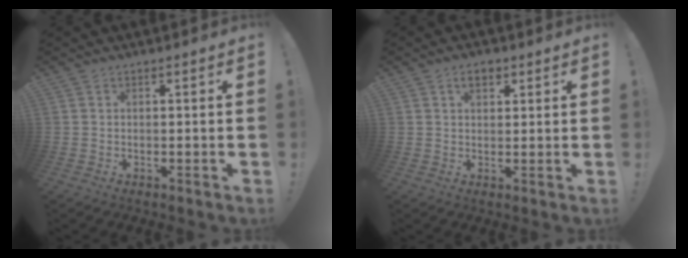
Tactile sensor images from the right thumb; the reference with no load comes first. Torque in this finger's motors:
{"motor_torque": [0.22, 0.75, 0.09, -0.11, 0.00]}